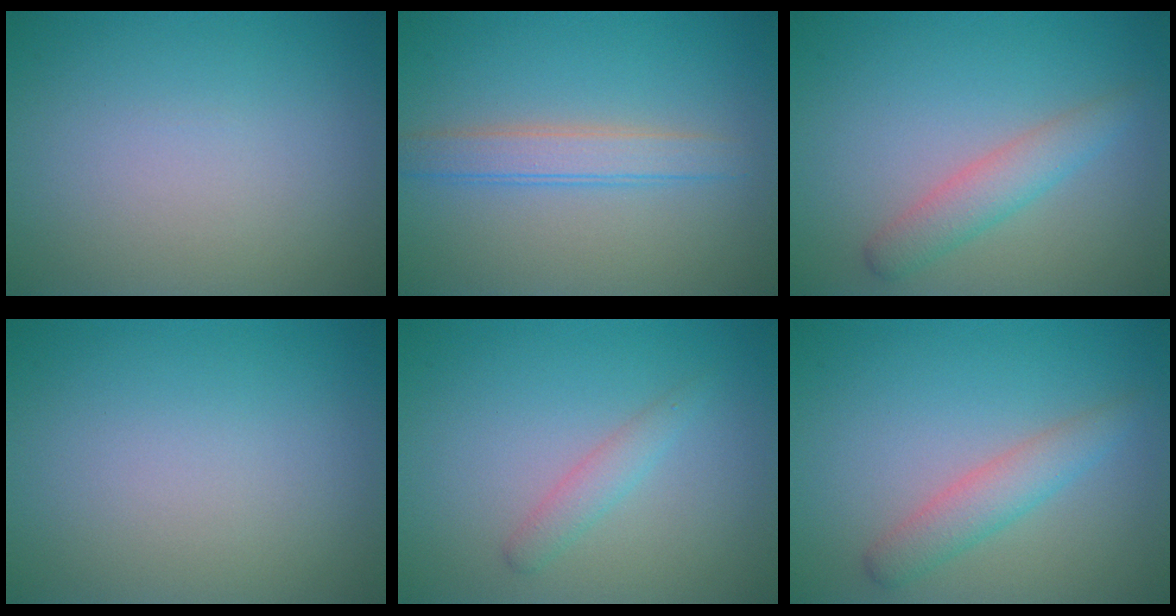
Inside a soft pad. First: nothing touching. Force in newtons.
{"total": 2.8, "press": 2.8, "slide": 0.1}
{"total": 2.7, "press": 2.7, "slide": 0.1}
{"total": 0.0}
{"total": 1.6, "press": 1.6, "slide": 0.1}
{"total": 2.7, "press": 2.7, "slide": 0.1}